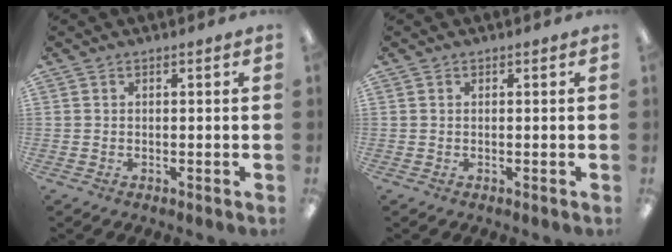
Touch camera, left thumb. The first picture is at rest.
{"total": 0.0}